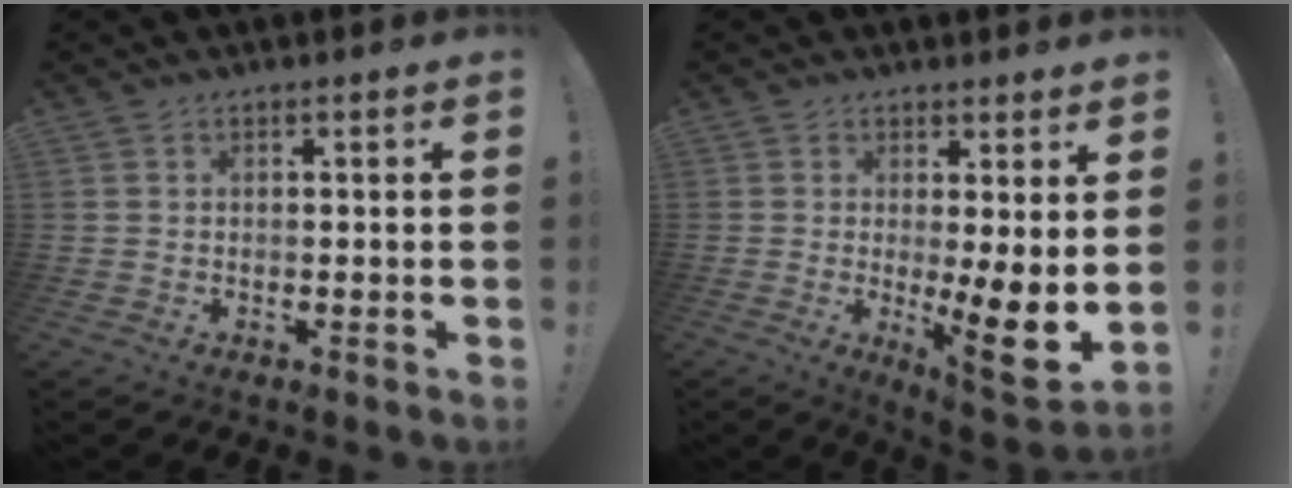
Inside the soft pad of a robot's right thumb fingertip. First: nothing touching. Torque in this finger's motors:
{"motor_torque": [-0.33, 0.61, 0.78, 0.69, 0.03]}